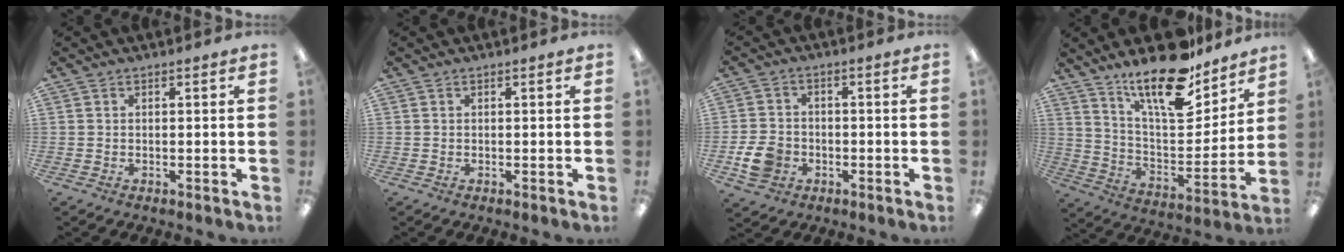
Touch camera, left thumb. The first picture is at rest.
{"total": 0.0}
{"total": 7.0, "force": [-2.4, 5.5, 3.6], "torque": [-0.074, 0.009, -0.043]}
{"total": 19.6, "force": [15.2, 6.5, 10.6], "torque": [-0.184, -0.099, 0.260]}